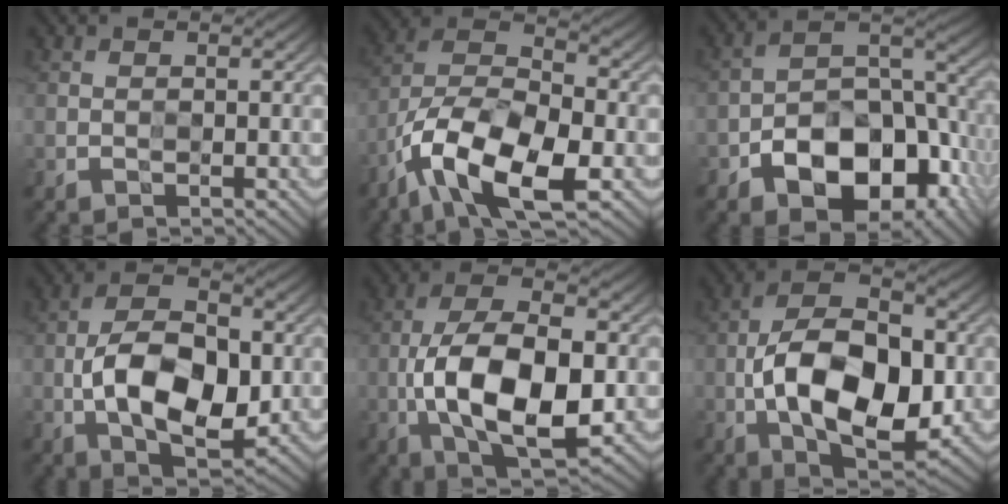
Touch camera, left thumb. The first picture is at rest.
{"total": 14.2, "force": [-7.5, 6.2, 10.5], "torque": [-0.212, -0.011, -0.154]}
{"total": 14.6, "force": [-6.6, 8.6, 9.7], "torque": [-0.152, -0.028, -0.107]}
{"total": 12.3, "force": [-1.8, 6.7, 10.2], "torque": [-0.189, -0.008, -0.033]}
{"total": 14.1, "force": [-2.6, 6.7, 12.1], "torque": [-0.227, -0.009, -0.049]}
{"total": 15.4, "force": [-2.7, 8.3, 12.7], "torque": [-0.218, -0.007, -0.056]}